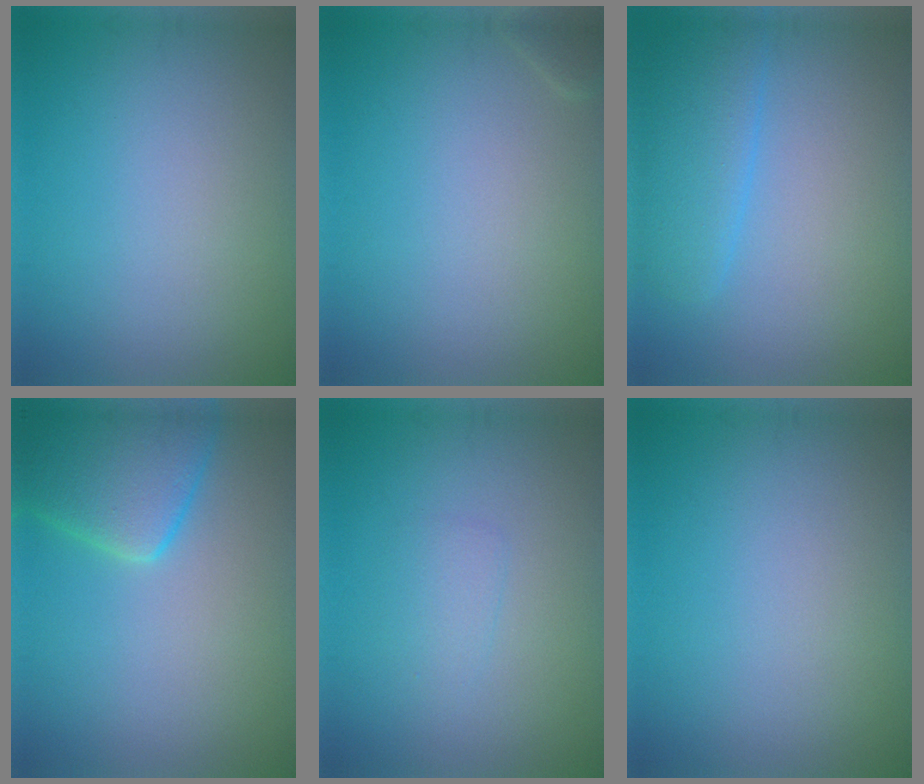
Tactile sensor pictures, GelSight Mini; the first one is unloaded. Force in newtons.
{"total": 0.7, "press": 0.7, "slide": 0.1}
{"total": 2.7, "press": 2.7, "slide": 0.0}
{"total": 5.9, "press": 5.9, "slide": 0.5}
{"total": 1.4, "press": 1.4, "slide": 0.1}
{"total": 0.0}